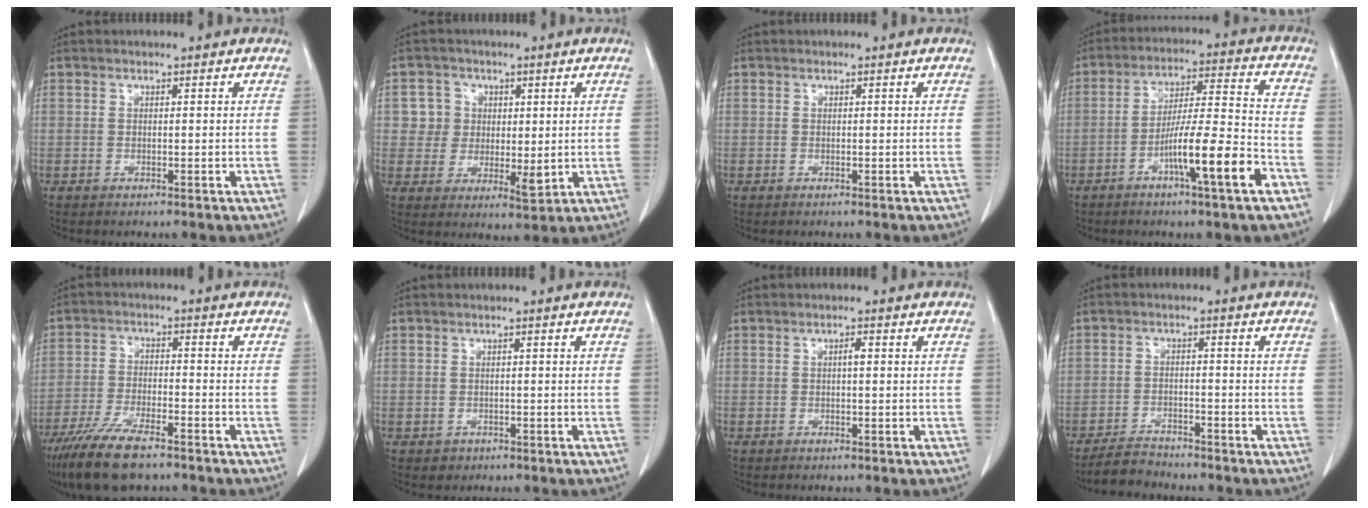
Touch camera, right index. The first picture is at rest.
{"total": 6.6, "force": [1.7, 6.0, 2.0], "torque": [-0.026, 0.008, 0.037]}
{"total": 0.0}
{"total": 12.4, "force": [-5.7, -0.1, 11.0], "torque": [-0.182, 0.001, -0.098]}
{"total": 11.3, "force": [-8.4, 2.9, 6.9], "torque": [-0.127, -0.023, -0.148]}
{"total": 1.5, "force": [-0.5, 1.4, 0.1], "torque": [0.005, 0.005, -0.003]}
{"total": 1.2, "force": [0.2, 0.3, 1.1], "torque": [-0.017, 0.004, 0.002]}
{"total": 3.9, "force": [-3.7, 1.3, 0.2], "torque": [-0.007, -0.004, -0.067]}